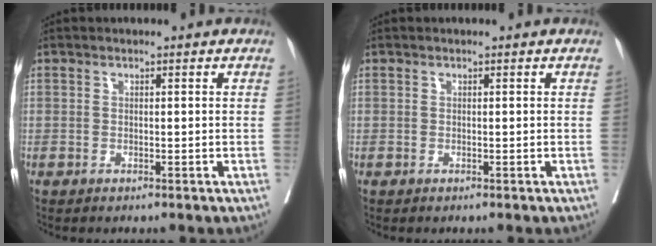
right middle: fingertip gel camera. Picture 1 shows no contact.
{"total": 0.0}